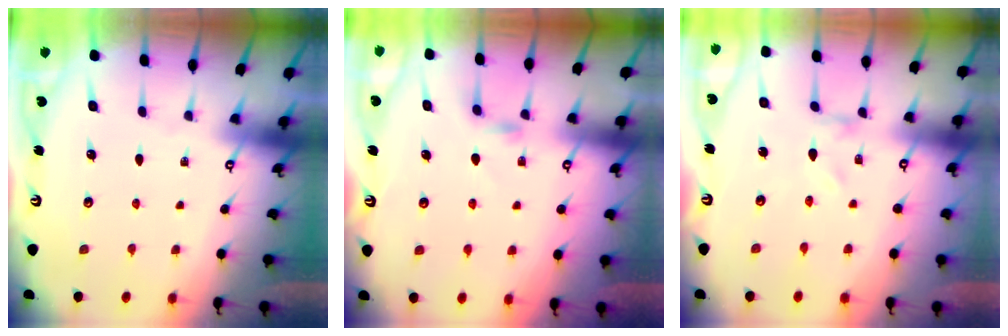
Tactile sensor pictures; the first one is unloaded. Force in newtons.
{"total": 3.9, "press": 3.8, "slide": 0.5}
{"total": 0.0}